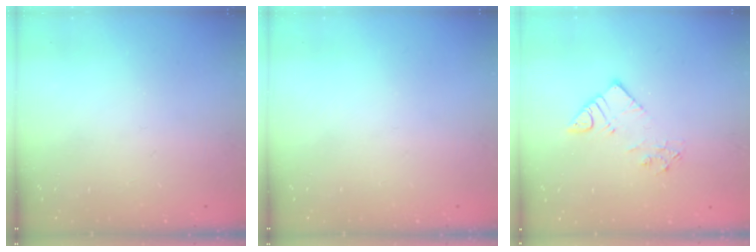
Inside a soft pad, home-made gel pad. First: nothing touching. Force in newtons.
{"total": 0.0}
{"total": 6.3, "press": 6.3, "slide": 0.4}